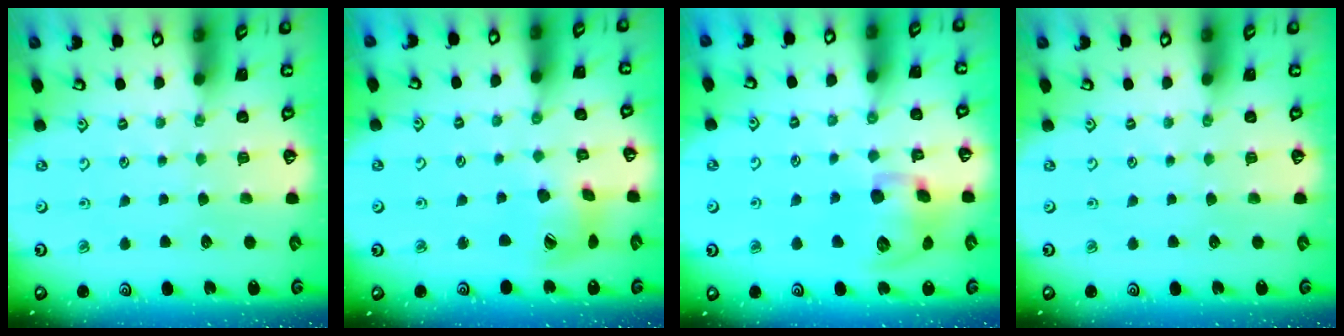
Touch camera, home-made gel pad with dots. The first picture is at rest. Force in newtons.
{"total": 10.8, "press": 10.7, "slide": 1.2}
{"total": 13.2, "press": 13.1, "slide": 2.1}
{"total": 0.0}